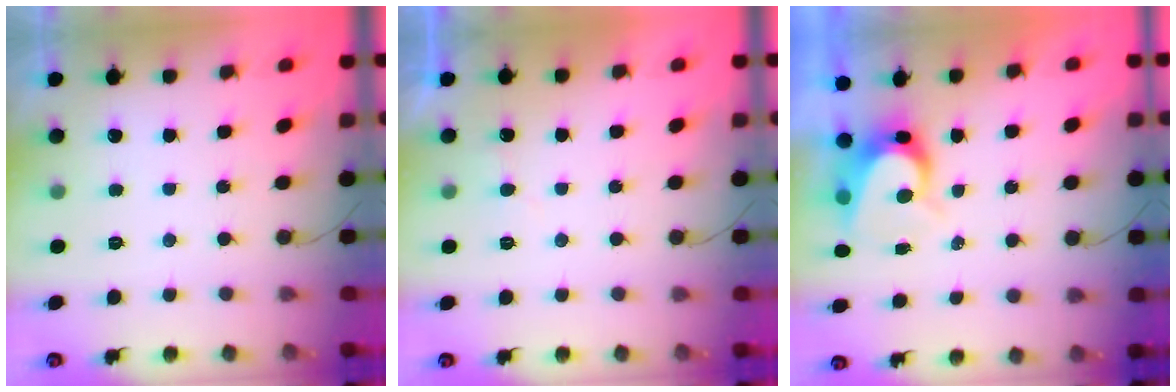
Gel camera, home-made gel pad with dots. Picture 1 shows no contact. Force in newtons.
{"total": 5.2, "press": 5.2, "slide": 0.5}
{"total": 8.1, "press": 8.1, "slide": 0.7}